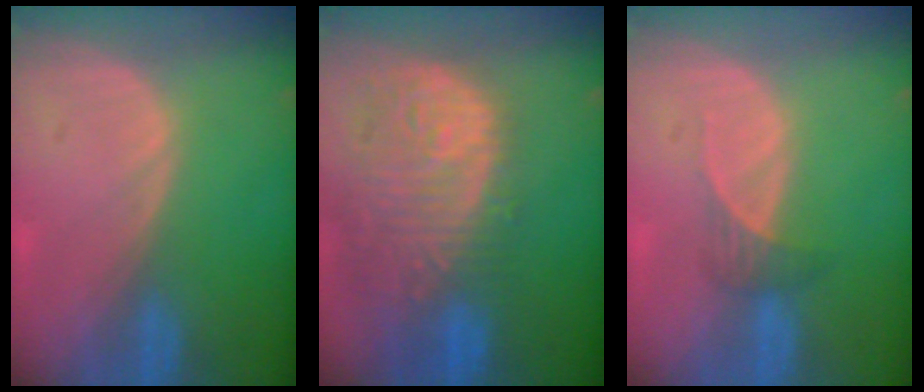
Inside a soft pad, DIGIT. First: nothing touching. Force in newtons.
{"total": 13.8, "press": 11.5, "slide": 7.7}
{"total": 2.1, "press": 1.9, "slide": 0.9}